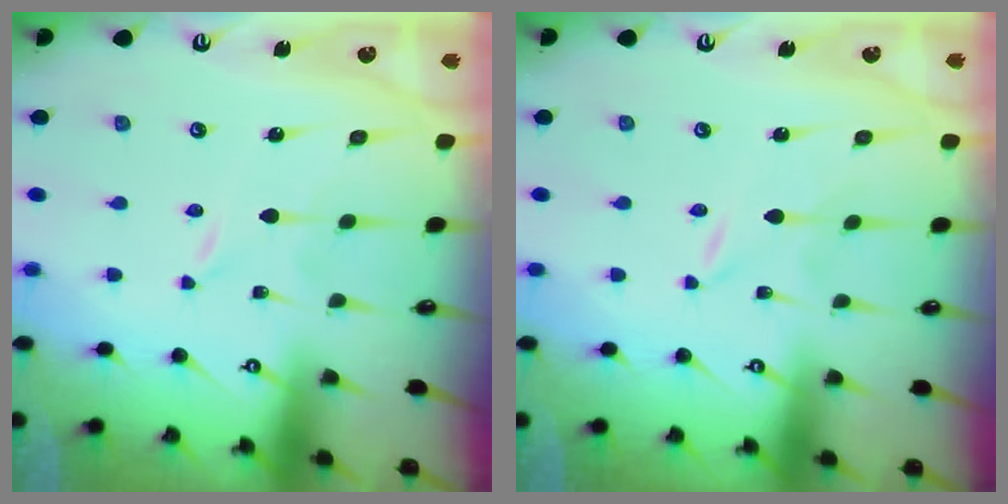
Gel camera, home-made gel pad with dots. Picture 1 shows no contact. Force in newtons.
{"total": 0.0}